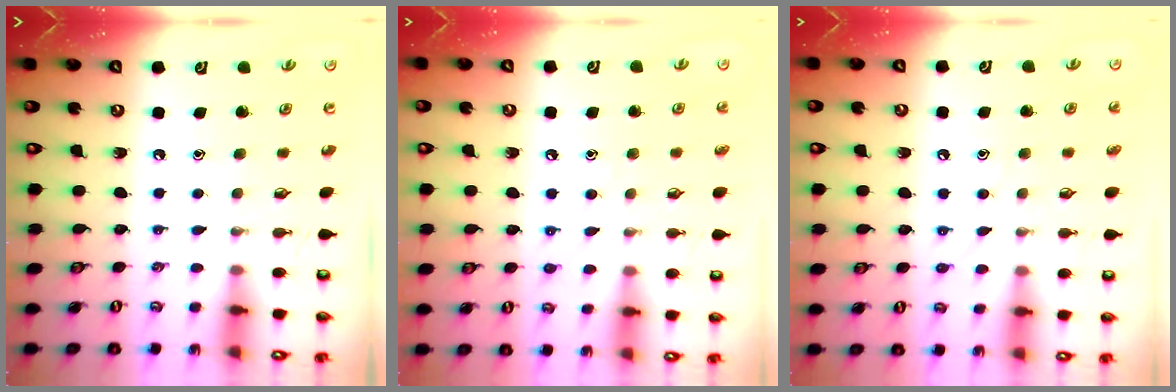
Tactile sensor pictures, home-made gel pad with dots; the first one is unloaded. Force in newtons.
{"total": 7.3, "press": 7.3, "slide": 0.7}
{"total": 6.1, "press": 6.1, "slide": 0.6}